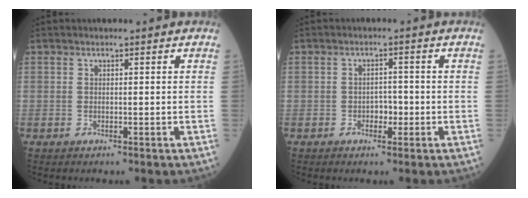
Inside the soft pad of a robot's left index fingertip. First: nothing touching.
{"total": 2.1, "force": [-1.1, 1.2, 1.3], "torque": [-0.014, 0.001, -0.019]}